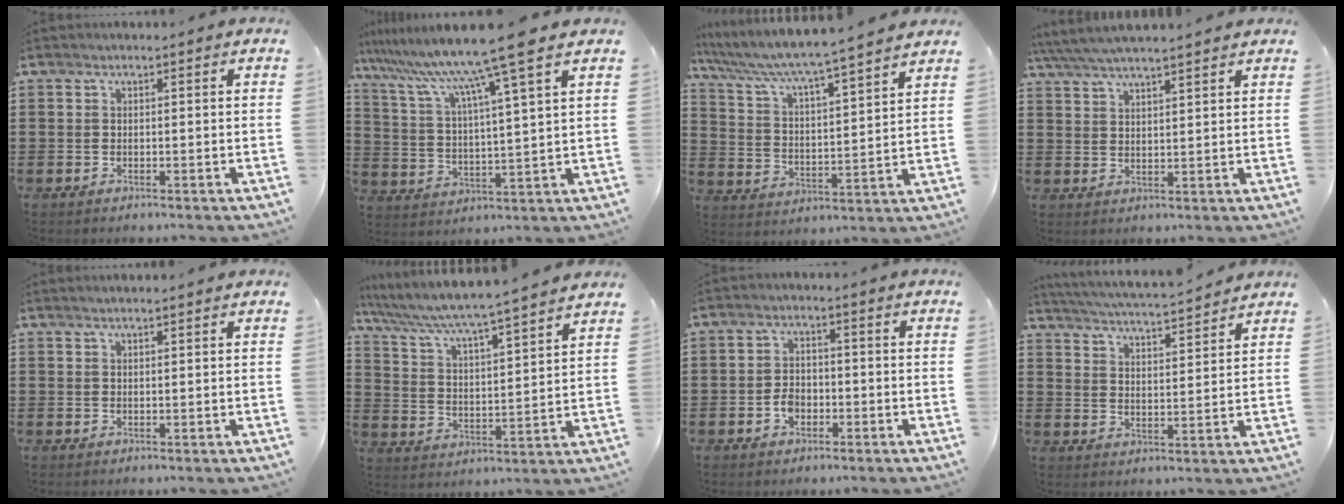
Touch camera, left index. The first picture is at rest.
{"total": 11.4, "force": [8.8, -1.1, 7.2], "torque": [-0.175, -0.048, 0.137]}
{"total": 4.9, "force": [4.5, -0.7, 2.0], "torque": [-0.063, -0.044, 0.065]}
{"total": 4.3, "force": [3.8, 0.1, 1.9], "torque": [-0.049, -0.013, 0.067]}
{"total": 1.0, "force": [0.8, -0.1, 0.6], "torque": [-0.010, 0.000, 0.014]}
{"total": 4.8, "force": [4.3, -0.6, 2.1], "torque": [-0.063, -0.039, 0.062]}
{"total": 3.0, "force": [-1.2, 2.1, 1.8], "torque": [-0.037, 0.002, -0.024]}
{"total": 4.5, "force": [4.3, -0.3, 1.2], "torque": [-0.044, -0.031, 0.070]}